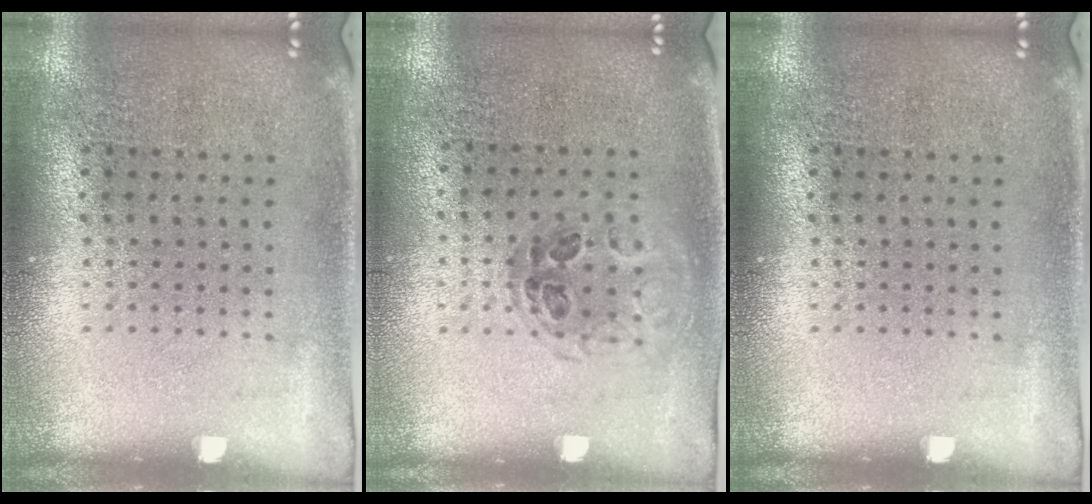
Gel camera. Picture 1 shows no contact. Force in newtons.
{"total": 1.0, "press": 0.8, "slide": 0.5}
{"total": 0.0}